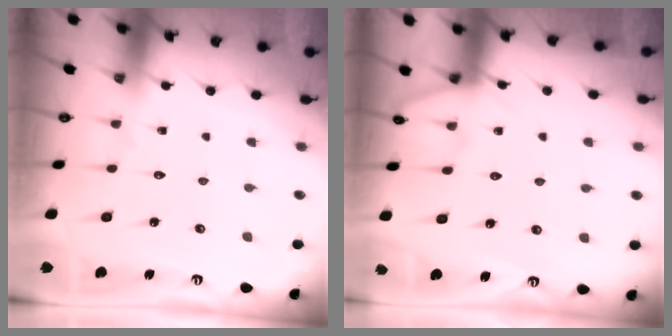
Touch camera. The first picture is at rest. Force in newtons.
{"total": 4.6, "press": 4.6, "slide": 0.5}